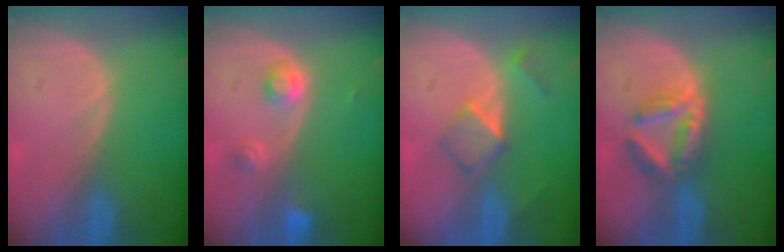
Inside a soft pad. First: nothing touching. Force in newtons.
{"total": 3.3, "press": 3.2, "slide": 0.8}
{"total": 5.2, "press": 4.4, "slide": 2.7}
{"total": 5.9, "press": 5.6, "slide": 1.7}